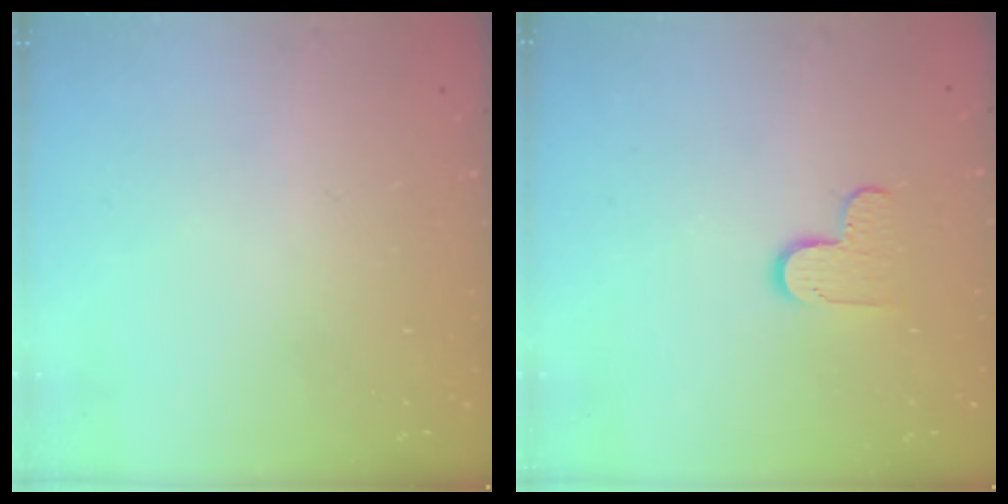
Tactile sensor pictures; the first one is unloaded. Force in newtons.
{"total": 6.5, "press": 6.5, "slide": 0.5}